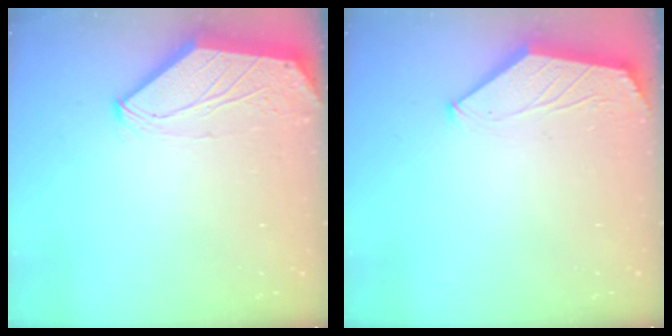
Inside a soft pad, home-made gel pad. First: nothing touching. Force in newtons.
{"total": 1.5, "press": 1.5, "slide": 0.4}